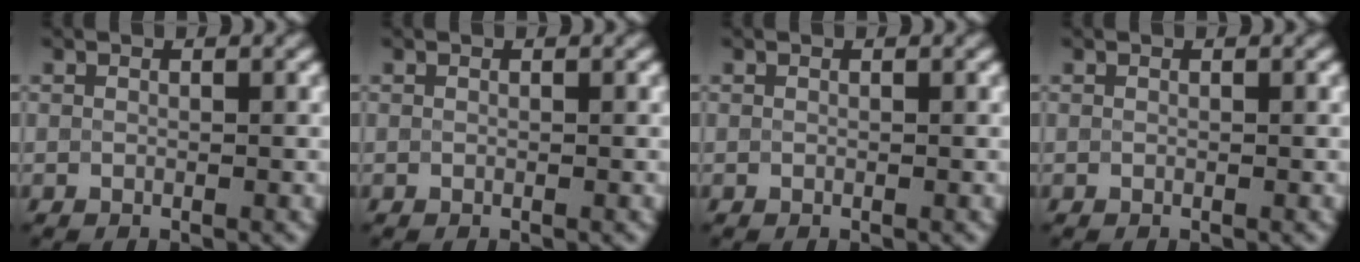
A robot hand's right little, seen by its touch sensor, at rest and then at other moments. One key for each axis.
{"total": 0.0}
{"total": 0.0}
{"total": 0.0}